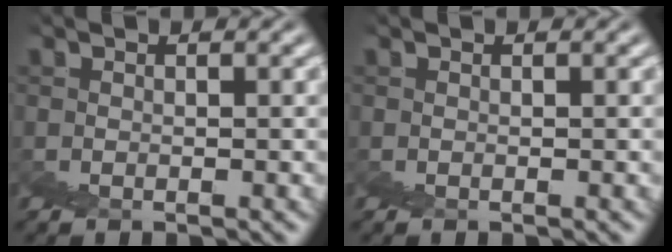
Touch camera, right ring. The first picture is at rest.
{"total": 0.0}